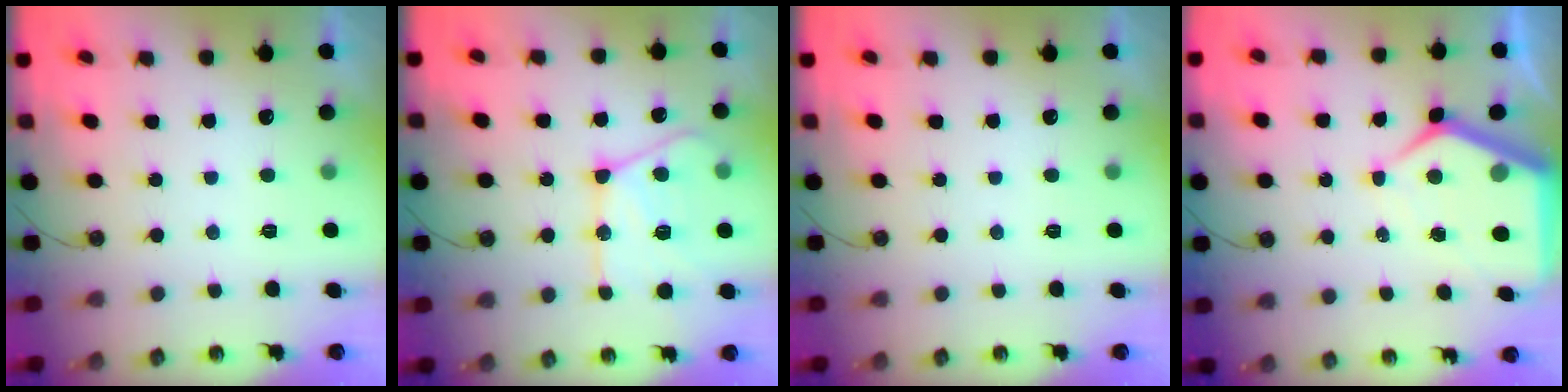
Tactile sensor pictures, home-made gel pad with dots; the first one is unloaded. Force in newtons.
{"total": 18.6, "press": 18.5, "slide": 1.7}
{"total": 0.0}
{"total": 9.8, "press": 9.8, "slide": 0.8}